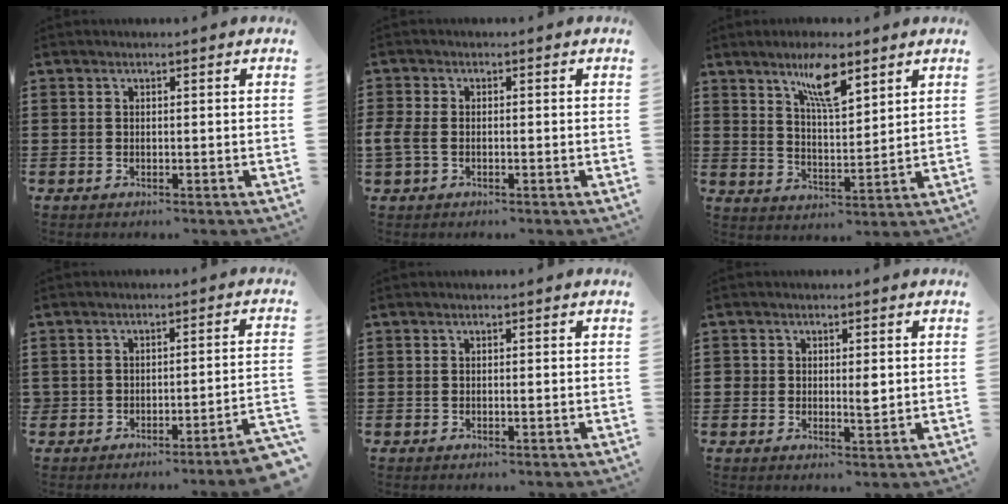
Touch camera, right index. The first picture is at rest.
{"total": 2.3, "force": [-0.9, 1.2, 1.7], "torque": [-0.048, -0.006, -0.021]}
{"total": 7.6, "force": [4.9, 1.9, 5.4], "torque": [-0.103, -0.008, 0.082]}
{"total": 3.2, "force": [-3.1, 0.0, 1.0], "torque": [-0.022, -0.004, -0.066]}
{"total": 0.5, "force": [-0.1, 0.1, 0.5], "torque": [-0.010, -0.004, -0.001]}
{"total": 2.7, "force": [0.2, 1.8, 2.0], "torque": [-0.035, 0.005, 0.002]}